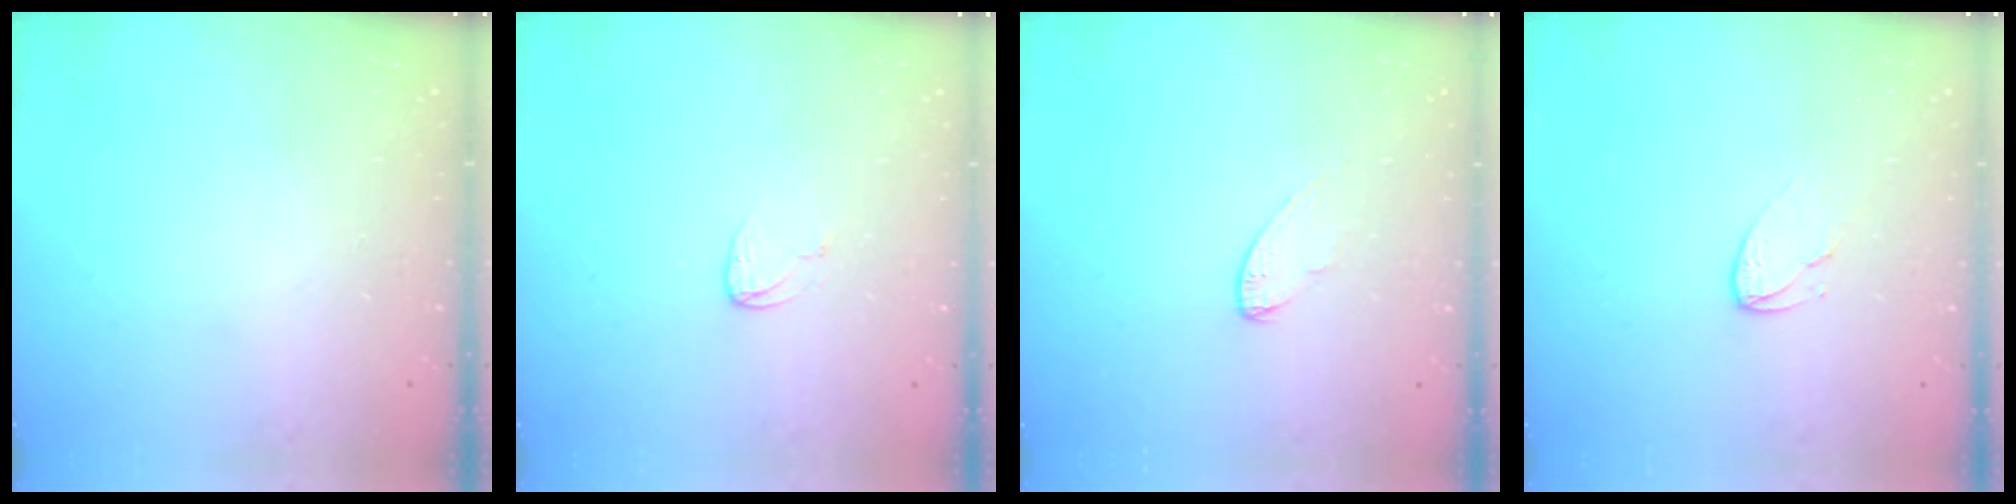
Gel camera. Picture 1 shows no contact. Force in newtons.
{"total": 3.4, "press": 3.4, "slide": 0.3}
{"total": 4.3, "press": 4.3, "slide": 0.4}
{"total": 4.3, "press": 4.3, "slide": 0.4}